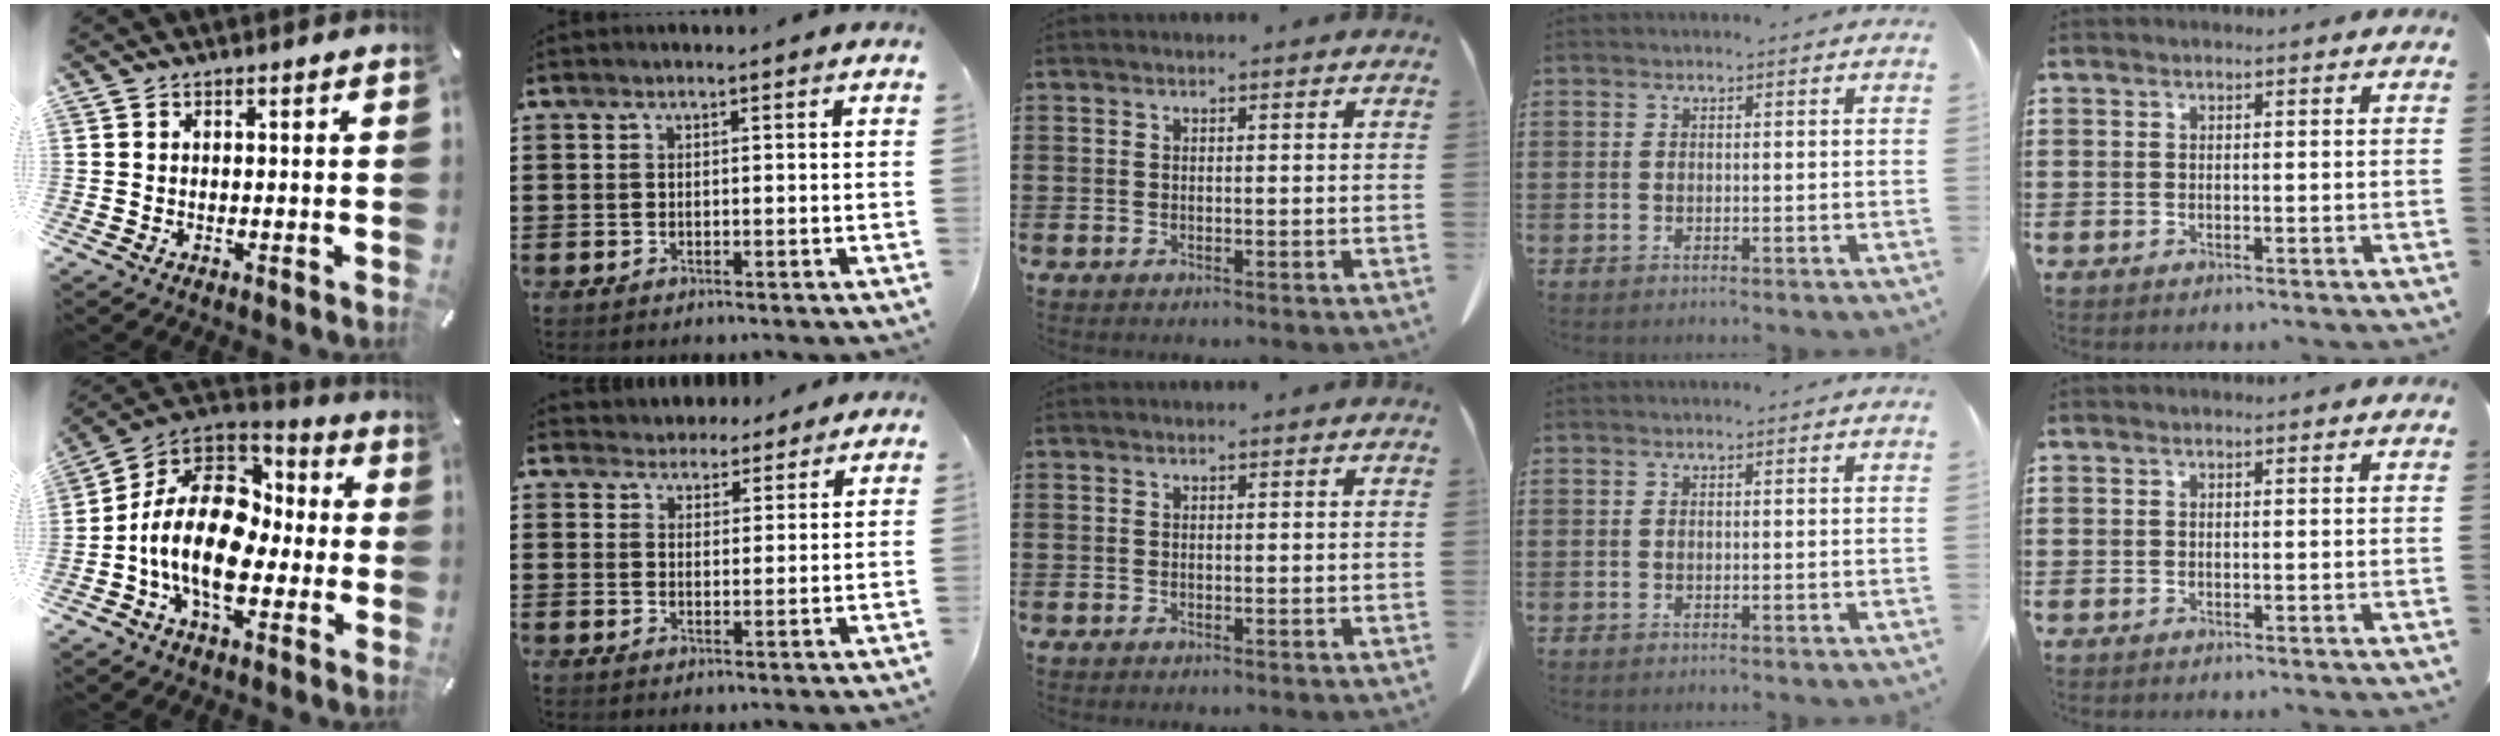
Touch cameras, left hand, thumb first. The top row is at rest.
{"thumb": {"total": 18.0, "force": [-3.9, 12.0, 12.9], "torque": [-0.261, 0.011, -0.067]}, "index": {"total": 3.5, "force": [3.2, 1.5, -0.2], "torque": [-0.011, -0.005, 0.060]}}